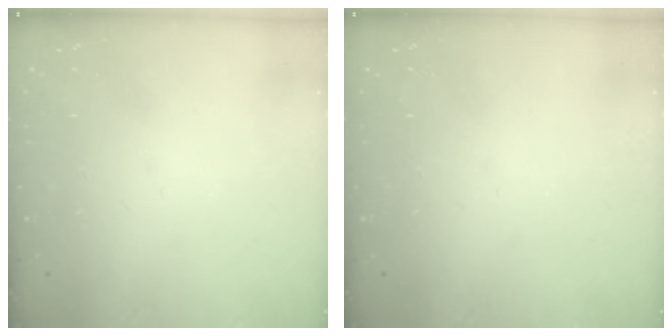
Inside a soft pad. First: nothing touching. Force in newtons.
{"total": 0.0}